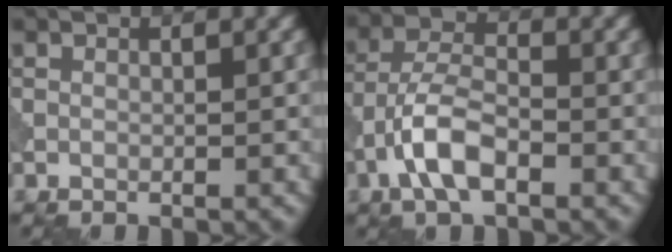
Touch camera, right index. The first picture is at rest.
{"total": 5.1, "force": [-2.5, 2.1, 3.9], "torque": [-0.077, 0.008, -0.054]}